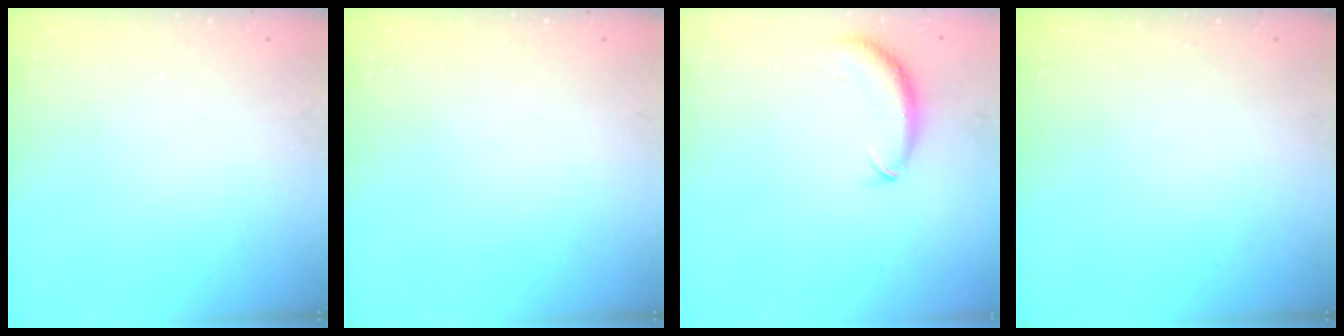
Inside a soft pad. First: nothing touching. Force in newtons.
{"total": 0.0}
{"total": 8.7, "press": 8.6, "slide": 1.6}
{"total": 0.0}